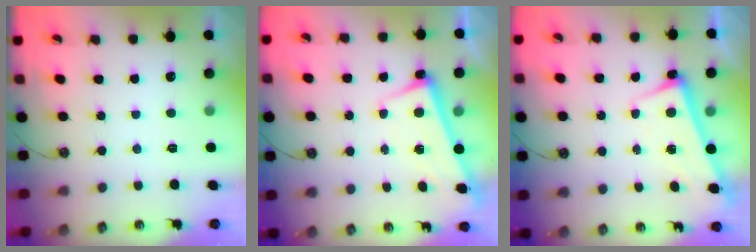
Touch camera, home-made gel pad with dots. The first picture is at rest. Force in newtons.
{"total": 2.5, "press": 2.5, "slide": 0.7}
{"total": 2.6, "press": 2.5, "slide": 0.7}